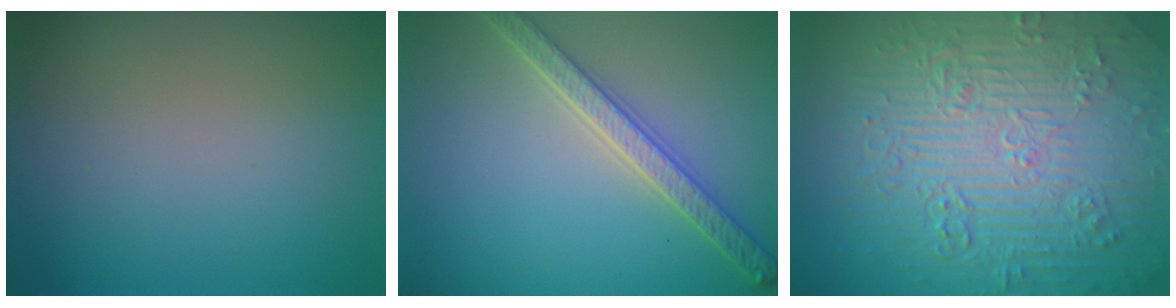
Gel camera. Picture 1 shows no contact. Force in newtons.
{"total": 4.2, "press": 3.6, "slide": 2.2}
{"total": 11.3, "press": 7.5, "slide": 8.4}